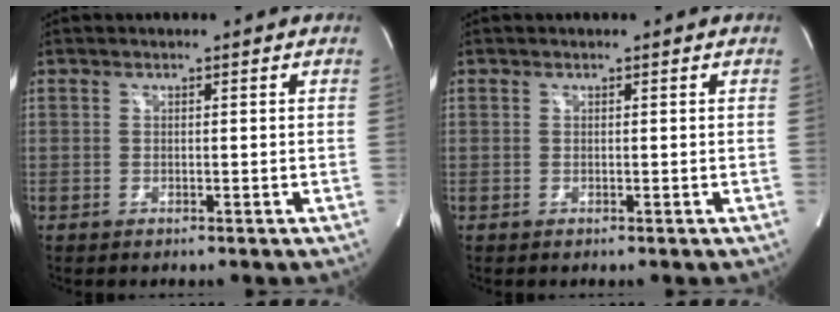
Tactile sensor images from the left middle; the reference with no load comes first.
{"total": 0.0}